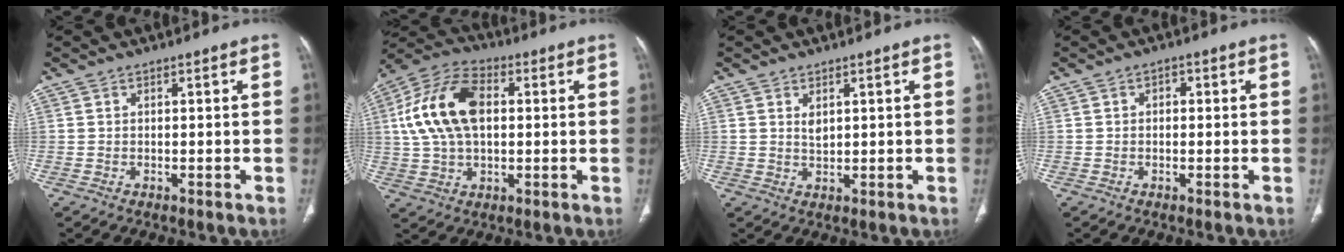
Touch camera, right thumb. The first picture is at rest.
{"total": 16.2, "force": [2.4, 9.8, 12.6], "torque": [-0.241, 0.022, 0.040]}
{"total": 2.0, "force": [1.0, 1.0, 1.4], "torque": [-0.021, -0.009, 0.023]}
{"total": 1.6, "force": [0.3, 1.2, 1.0], "torque": [-0.010, 0.005, 0.002]}